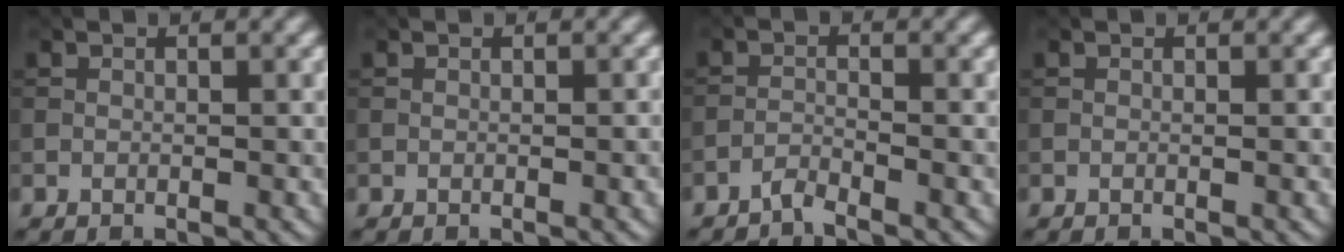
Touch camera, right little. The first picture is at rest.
{"total": 0.9, "force": [-0.2, 0.2, 0.8], "torque": [-0.008, 0.000, -0.001]}
{"total": 1.5, "force": [-1.4, 0.0, 0.5], "torque": [-0.007, 0.003, -0.035]}
{"total": 0.0}